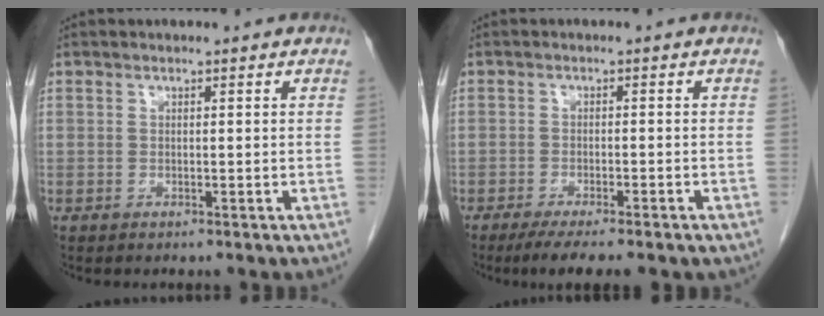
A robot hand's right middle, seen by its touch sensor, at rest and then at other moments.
{"total": 8.4, "force": [-6.4, 1.4, 5.3], "torque": [-0.066, -0.014, -0.088]}